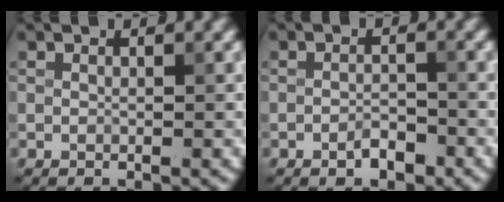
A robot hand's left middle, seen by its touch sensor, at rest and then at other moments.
{"total": 1.8, "force": [-1.1, 0.7, 1.2], "torque": [-0.020, 0.002, -0.022]}